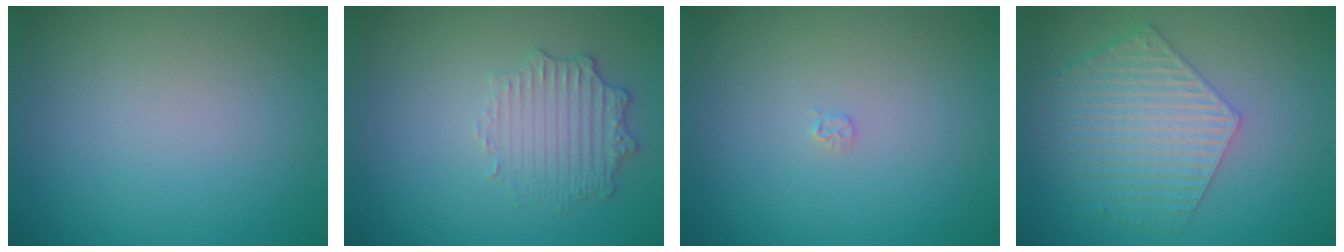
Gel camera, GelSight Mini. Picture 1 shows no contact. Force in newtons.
{"total": 2.5, "press": 2.3, "slide": 1.0}
{"total": 0.5, "press": 0.5, "slide": 0.1}
{"total": 5.9, "press": 4.4, "slide": 4.0}